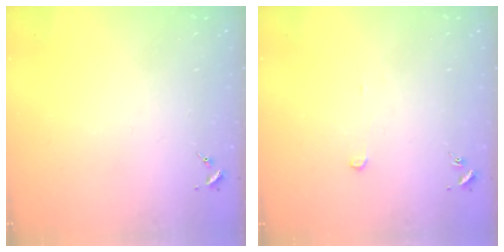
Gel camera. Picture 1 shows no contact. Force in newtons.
{"total": 2.4, "press": 2.4, "slide": 0.2}